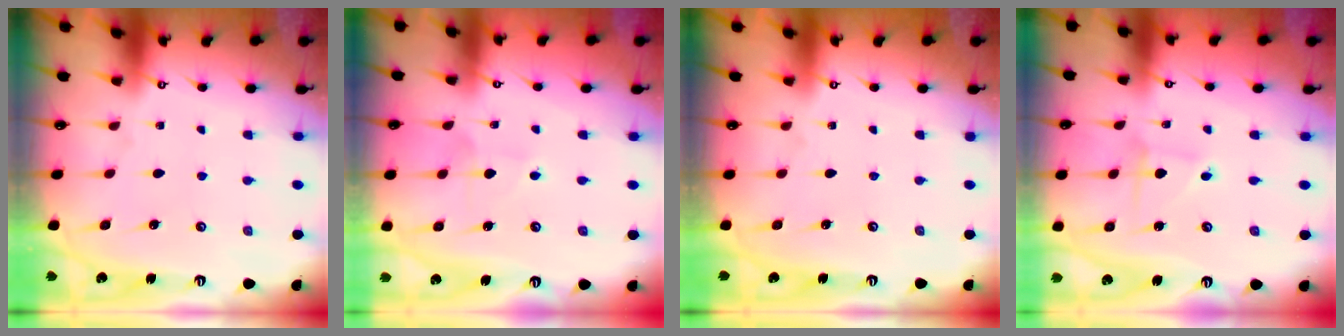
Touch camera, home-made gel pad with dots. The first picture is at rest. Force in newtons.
{"total": 4.8, "press": 4.7, "slide": 0.3}
{"total": 0.0}
{"total": 1.1, "press": 1.1, "slide": 0.0}